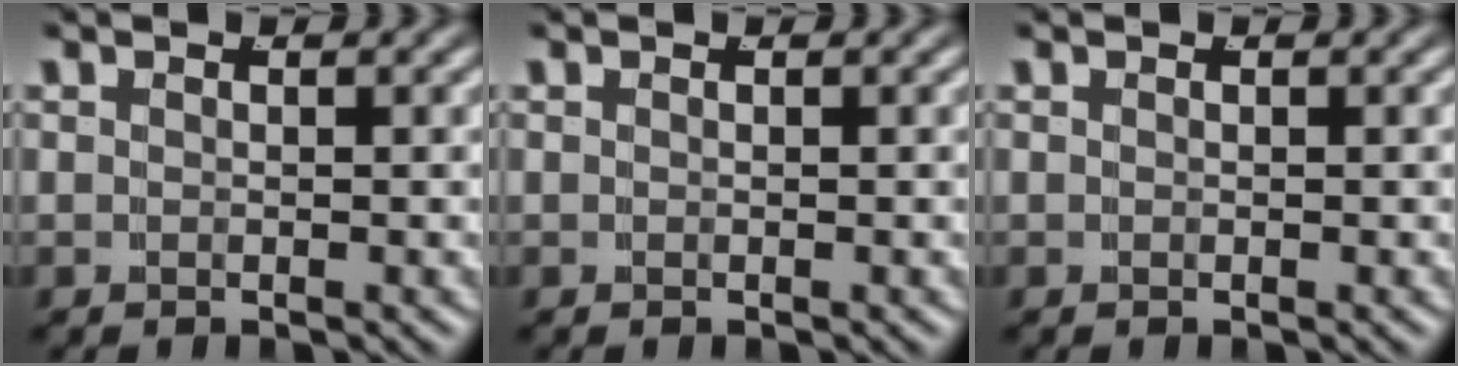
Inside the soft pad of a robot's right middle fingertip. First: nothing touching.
{"total": 0.0}
{"total": 0.0}